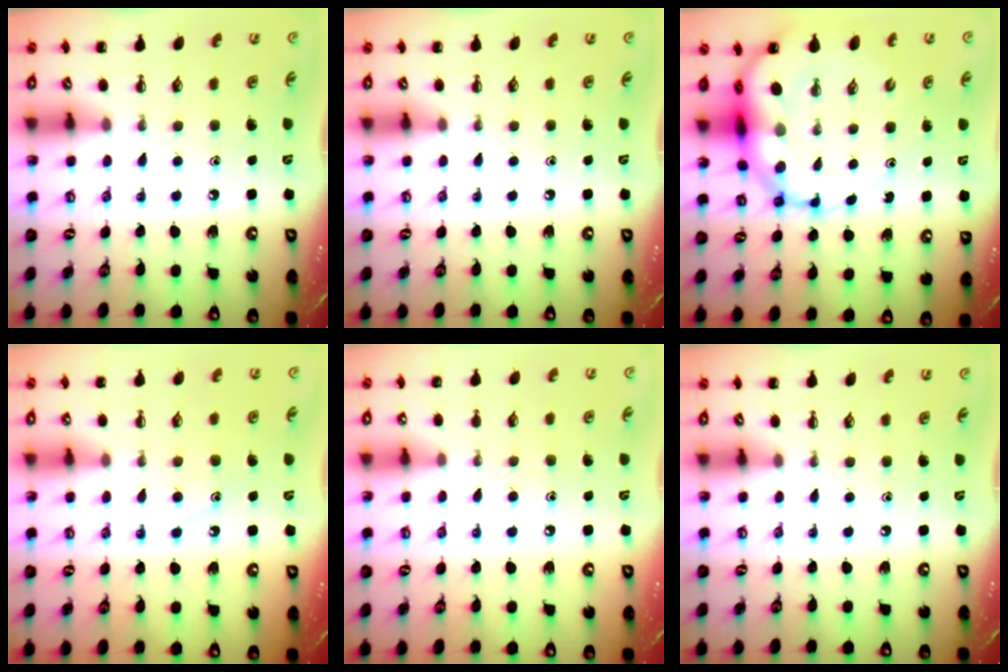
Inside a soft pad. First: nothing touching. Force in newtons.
{"total": 0.0}
{"total": 13.2, "press": 12.8, "slide": 3.5}
{"total": 7.7, "press": 7.6, "slide": 1.1}
{"total": 6.9, "press": 6.7, "slide": 1.8}
{"total": 0.0}